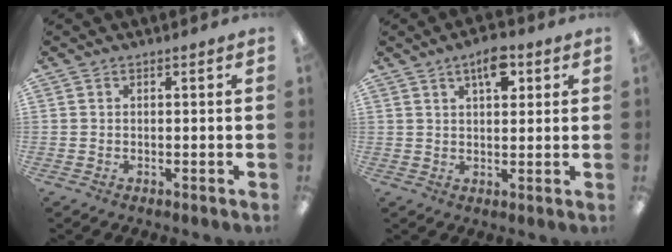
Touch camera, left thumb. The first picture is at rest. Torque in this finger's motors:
{"motor_torque": [-0.03, 0.09, -0.22, -0.22, 0.07]}